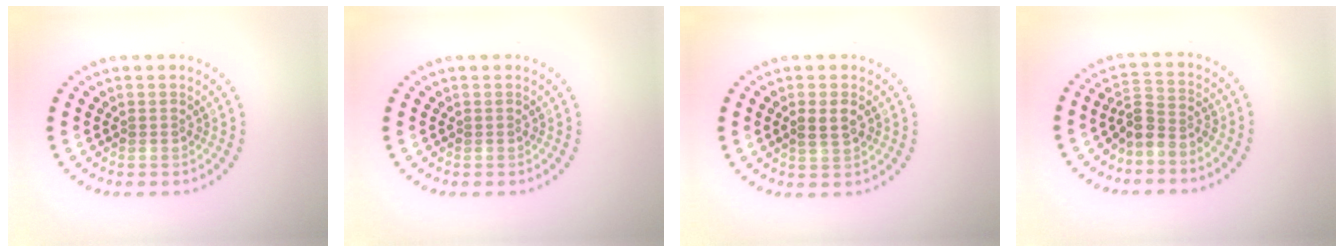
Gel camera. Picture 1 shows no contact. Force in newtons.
{"total": 0.0}
{"total": 1.9, "press": 1.8, "slide": 0.3}
{"total": 2.7, "press": 2.0, "slide": 1.8}